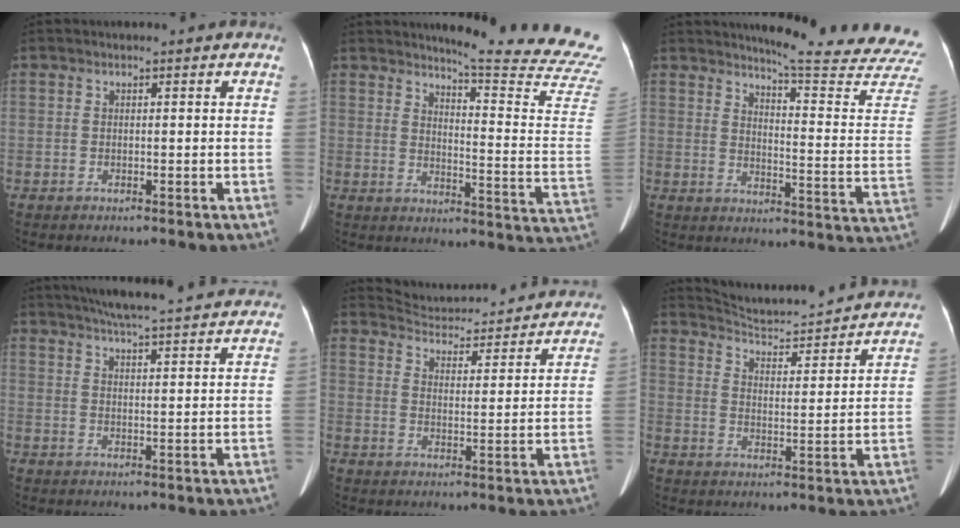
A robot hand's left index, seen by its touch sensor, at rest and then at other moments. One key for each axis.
{"total": 19.8, "fx": 18.6, "fy": -2.3, "fz": 6.3, "tx": -0.095, "ty": -0.158, "tz": 0.208}
{"total": 22.0, "fx": 20.9, "fy": -1.0, "fz": 6.7, "tx": -0.091, "ty": -0.151, "tz": 0.233}
{"total": 23.1, "fx": 21.2, "fy": 1.8, "fz": 9.1, "tx": -0.143, "ty": 0.000, "tz": 0.265}
{"total": 20.9, "fx": 20.0, "fy": 4.2, "fz": 4.3, "tx": -0.062, "ty": -0.022, "tz": 0.248}
{"total": 20.9, "fx": 20.0, "fy": 2.2, "fz": 5.9, "tx": -0.083, "ty": -0.040, "tz": 0.256}